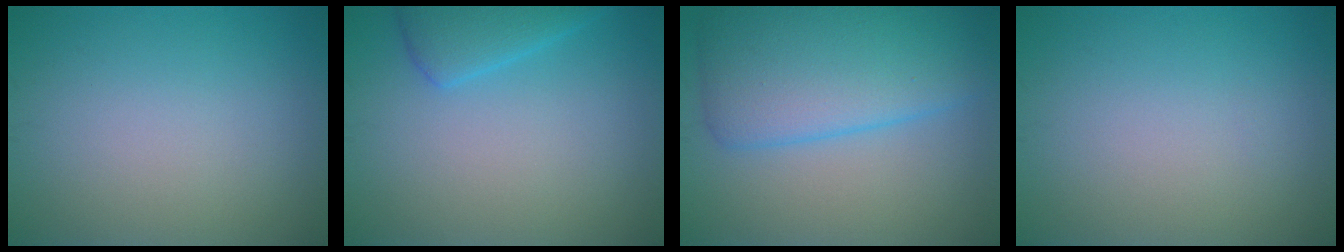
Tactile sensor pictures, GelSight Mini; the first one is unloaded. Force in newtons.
{"total": 3.0, "press": 3.0, "slide": 0.3}
{"total": 8.0, "press": 8.0, "slide": 0.3}
{"total": 0.0}